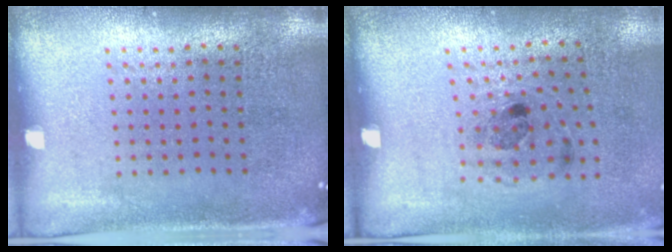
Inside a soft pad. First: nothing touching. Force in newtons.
{"total": 1.2, "press": 0.8, "slide": 0.9}